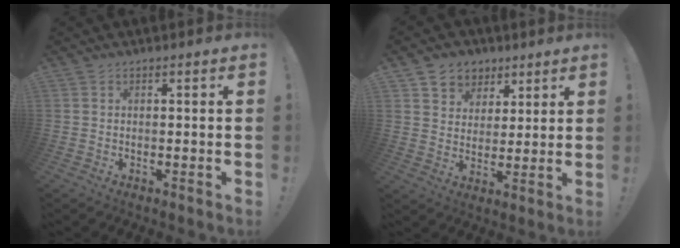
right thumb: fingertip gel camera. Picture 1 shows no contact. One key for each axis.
{"total": 7.3, "fx": 4.0, "fy": 6.1, "fz": 0.6, "tx": -0.005, "ty": -0.034, "tz": 0.081}